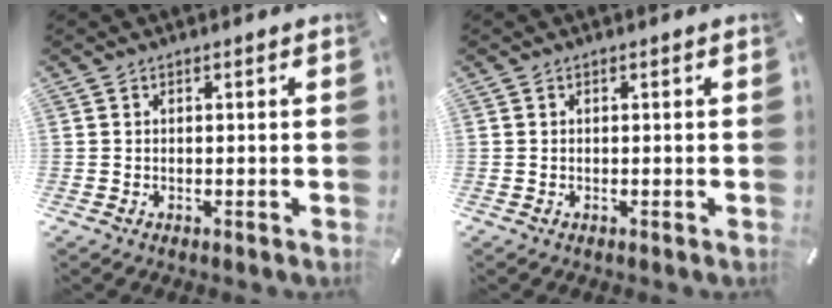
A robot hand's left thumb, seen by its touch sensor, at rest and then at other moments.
{"total": 0.0}